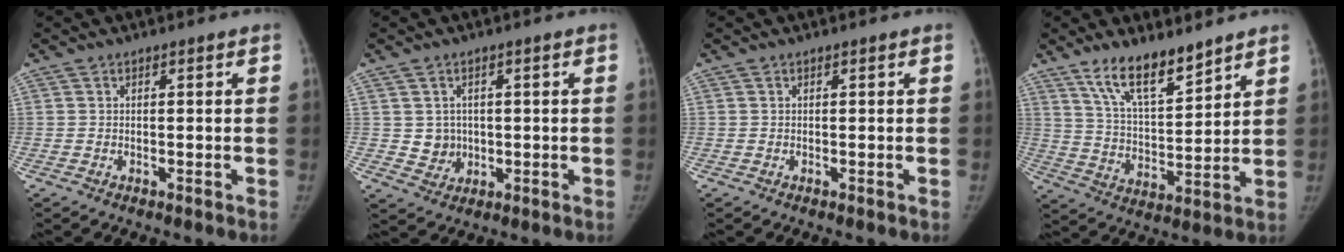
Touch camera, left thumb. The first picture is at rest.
{"total": 4.0, "force": [0.3, 3.8, 1.3], "torque": [0.000, 0.000, 0.012]}
{"total": 0.0}
{"total": 12.5, "force": [9.4, 3.8, 7.4], "torque": [-0.107, -0.064, 0.181]}